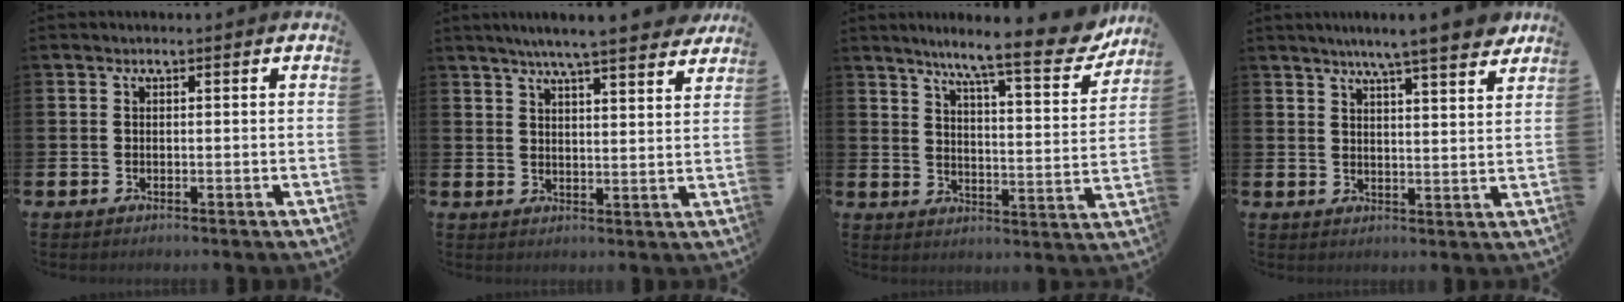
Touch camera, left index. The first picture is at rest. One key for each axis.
{"total": 5.7, "fx": 5.4, "fy": 0.0, "fz": 2.1, "tx": -0.042, "ty": -0.023, "tz": 0.092}
{"total": 10.1, "fx": 8.4, "fy": 1.0, "fz": 5.6, "tx": -0.101, "ty": -0.060, "tz": 0.134}
{"total": 7.1, "fx": 6.3, "fy": -0.2, "fz": 3.2, "tx": -0.061, "ty": -0.033, "tz": 0.105}